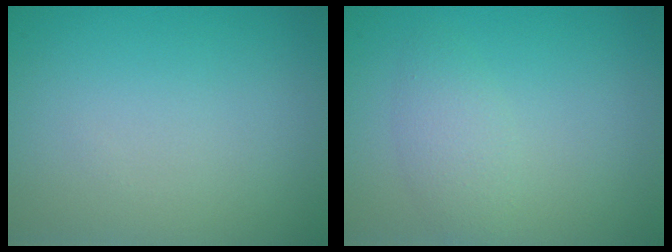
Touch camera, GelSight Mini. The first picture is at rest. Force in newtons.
{"total": 2.1, "press": 2.1, "slide": 0.1}